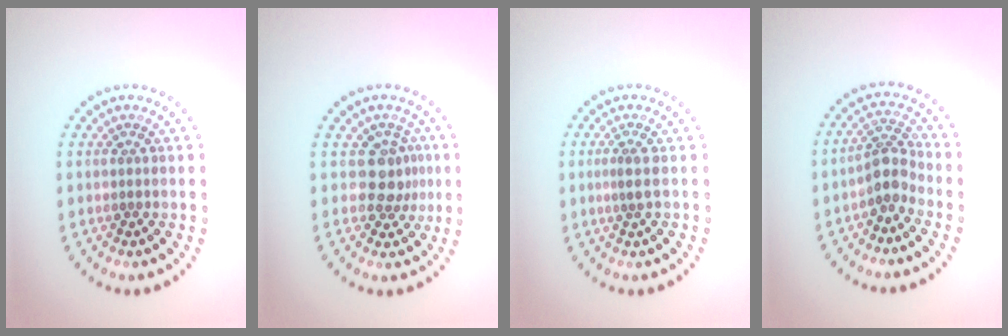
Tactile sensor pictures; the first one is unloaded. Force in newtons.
{"total": 2.8, "press": 2.2, "slide": 1.7}
{"total": 1.3, "press": 0.9, "slide": 1.0}
{"total": 2.7, "press": 2.1, "slide": 1.7}